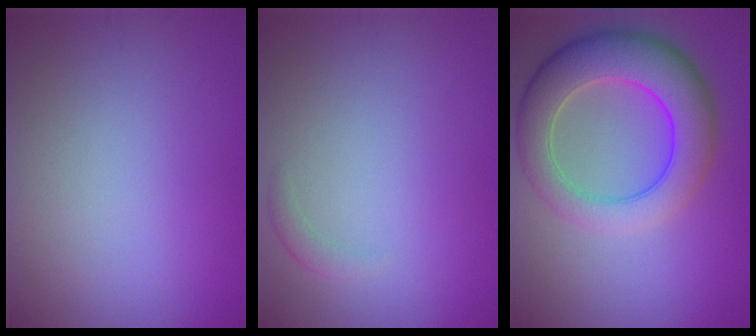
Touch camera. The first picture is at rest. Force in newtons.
{"total": 1.0, "press": 1.0, "slide": 0.1}
{"total": 8.3, "press": 8.3, "slide": 0.4}